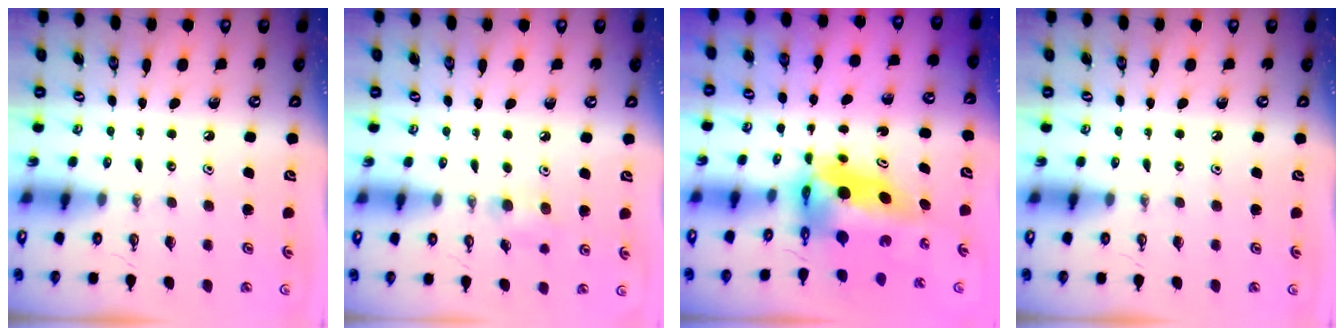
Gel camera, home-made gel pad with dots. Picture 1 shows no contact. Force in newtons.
{"total": 7.0, "press": 6.8, "slide": 1.5}
{"total": 7.5, "press": 7.5, "slide": 0.6}
{"total": 0.0}